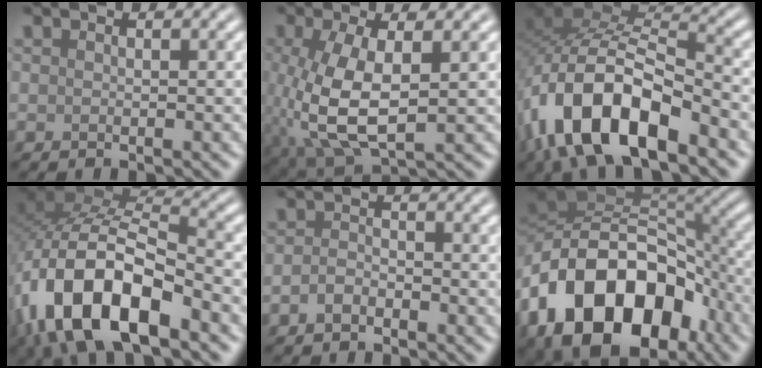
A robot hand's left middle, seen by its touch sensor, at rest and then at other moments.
{"total": 7.8, "force": [-0.6, 3.5, 6.9], "torque": [-0.166, -0.009, -0.006]}
{"total": 13.1, "force": [-6.1, 6.2, 9.8], "torque": [-0.190, -0.003, -0.115]}
{"total": 14.7, "force": [-5.8, 7.4, 11.2], "torque": [-0.213, -0.010, -0.110]}
{"total": 1.6, "force": [-1.0, 0.9, 1.0], "torque": [-0.020, 0.002, -0.023]}
{"total": 16.3, "force": [-6.7, 10.7, 10.3], "torque": [-0.188, 0.000, -0.125]}